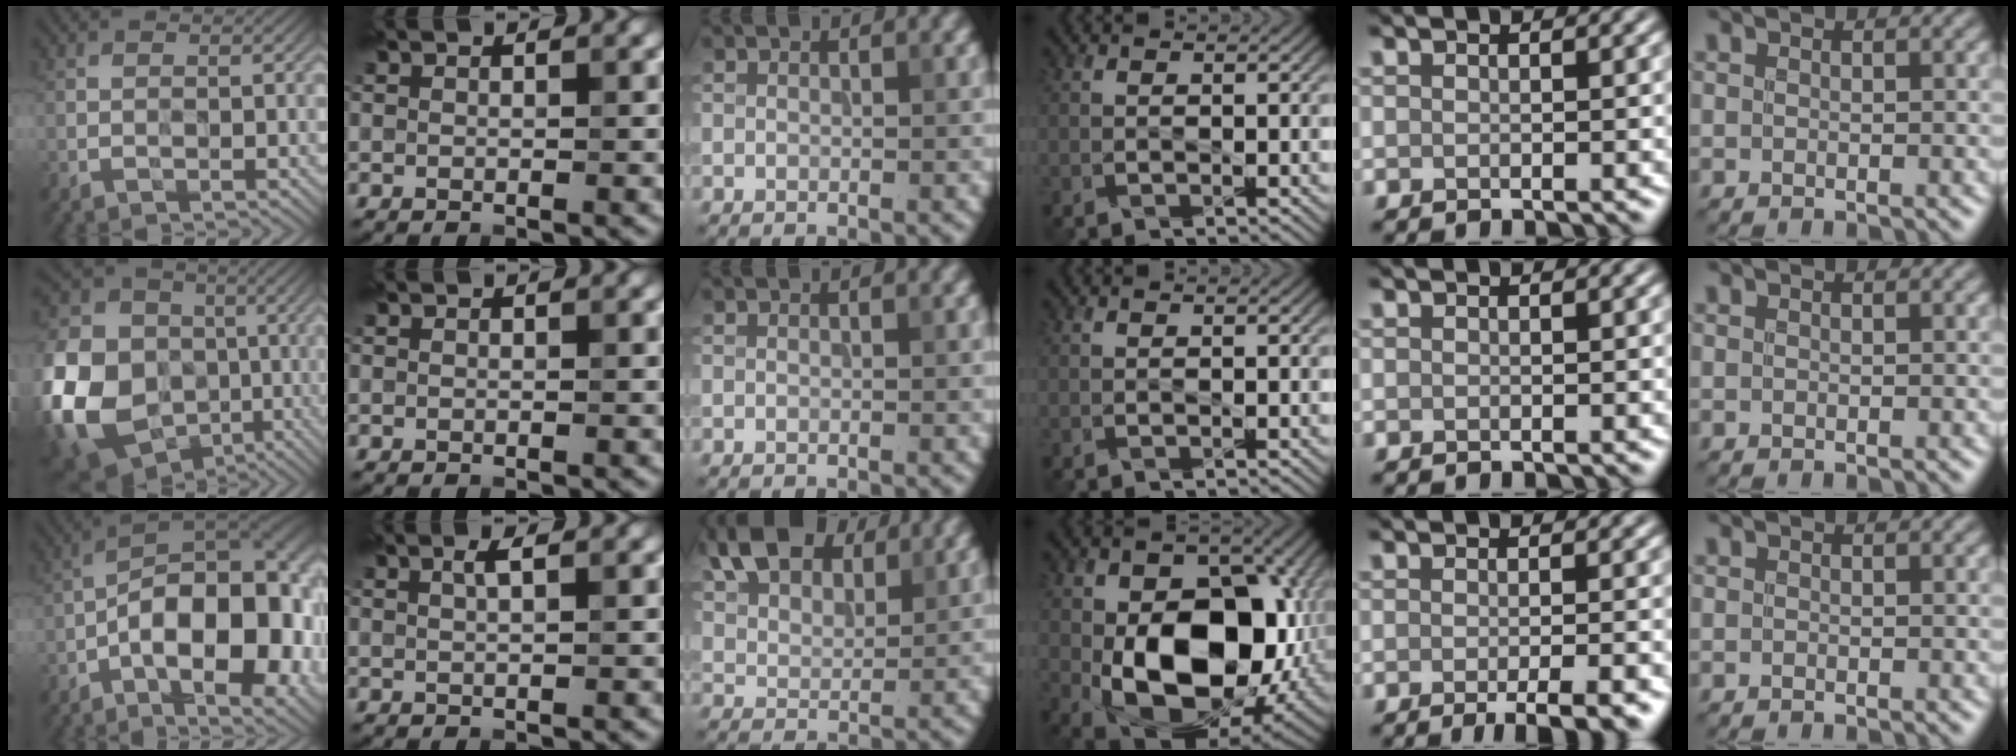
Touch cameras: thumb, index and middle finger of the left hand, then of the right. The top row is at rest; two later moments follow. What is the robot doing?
{"motion": "wipe", "object": "bowl"}